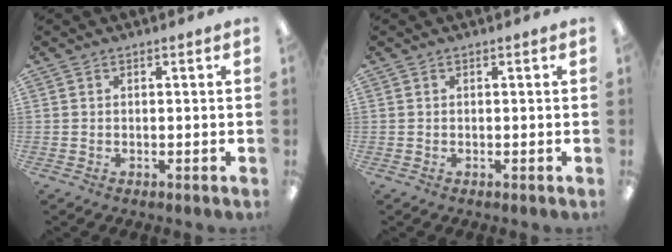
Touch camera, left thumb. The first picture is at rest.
{"total": 0.0}